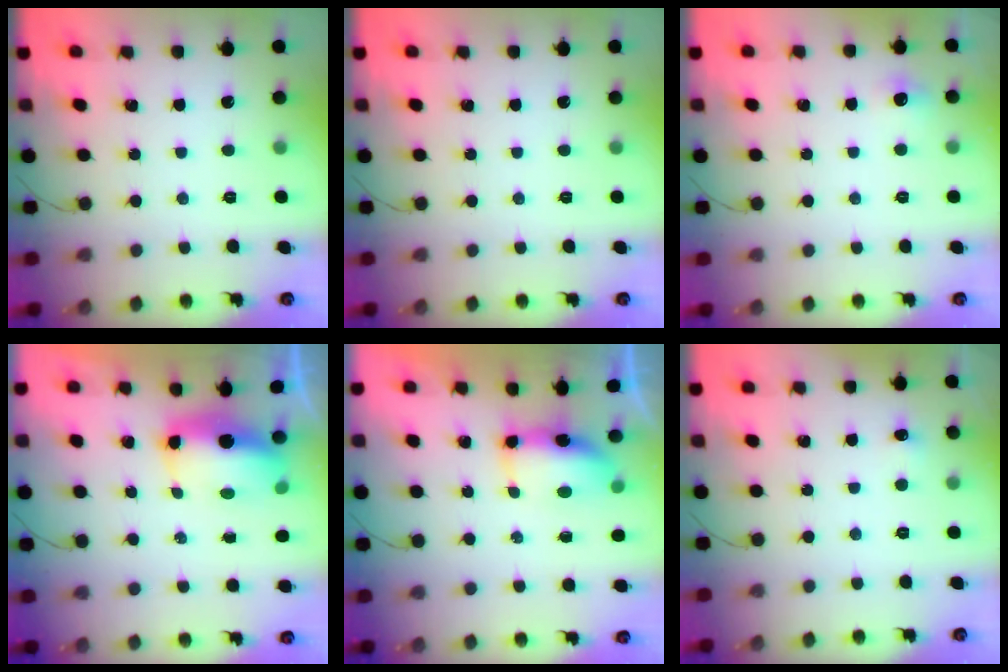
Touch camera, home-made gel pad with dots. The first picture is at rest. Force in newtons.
{"total": 0.0}
{"total": 4.8, "press": 4.5, "slide": 1.5}
{"total": 8.5, "press": 8.4, "slide": 1.0}
{"total": 6.5, "press": 6.4, "slide": 0.9}
{"total": 3.4, "press": 3.3, "slide": 1.0}